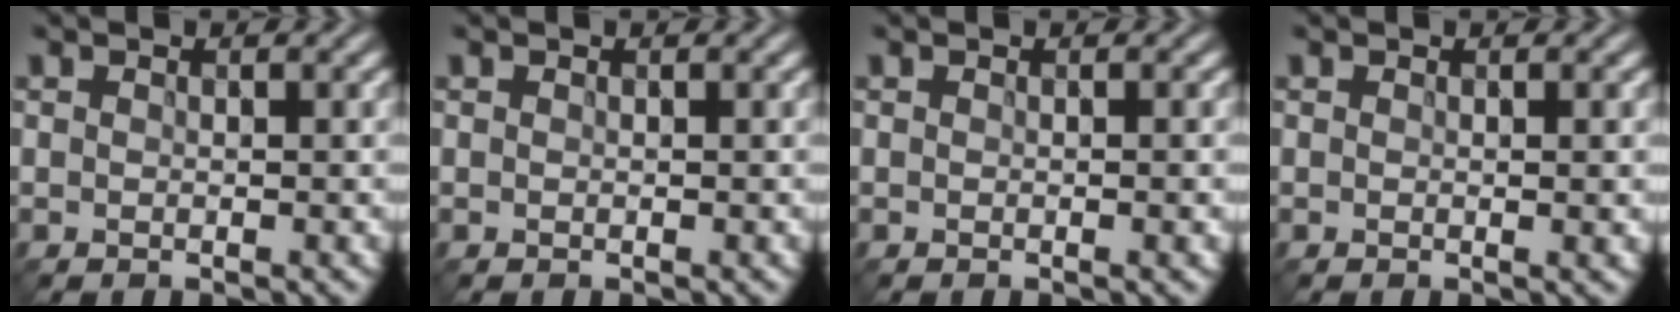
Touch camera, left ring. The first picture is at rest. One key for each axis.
{"total": 0.0}
{"total": 0.8, "fx": -0.2, "fy": 0.0, "fz": 0.8, "tx": -0.010, "ty": -0.001, "tz": -0.004}
{"total": 0.9, "fx": 0.1, "fy": 0.1, "fz": 0.9, "tx": -0.012, "ty": 0.000, "tz": 0.000}